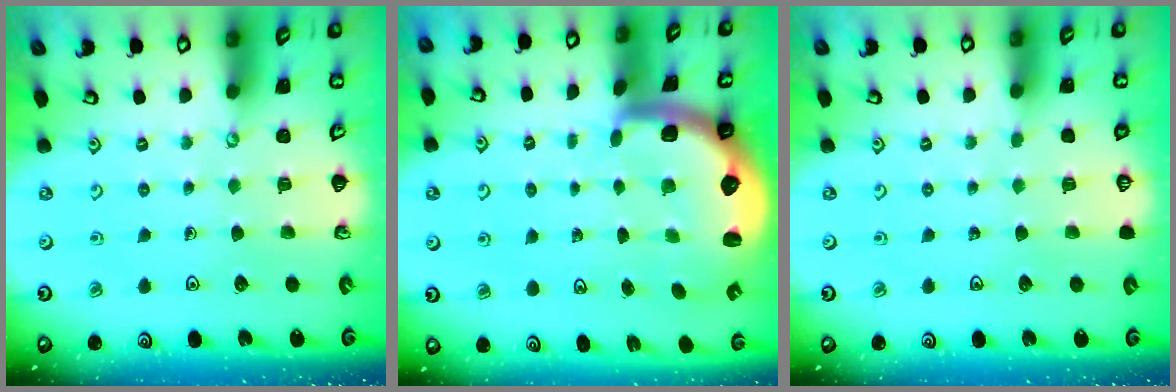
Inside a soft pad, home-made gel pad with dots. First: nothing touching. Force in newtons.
{"total": 2.8, "press": 2.5, "slide": 1.4}
{"total": 0.0}